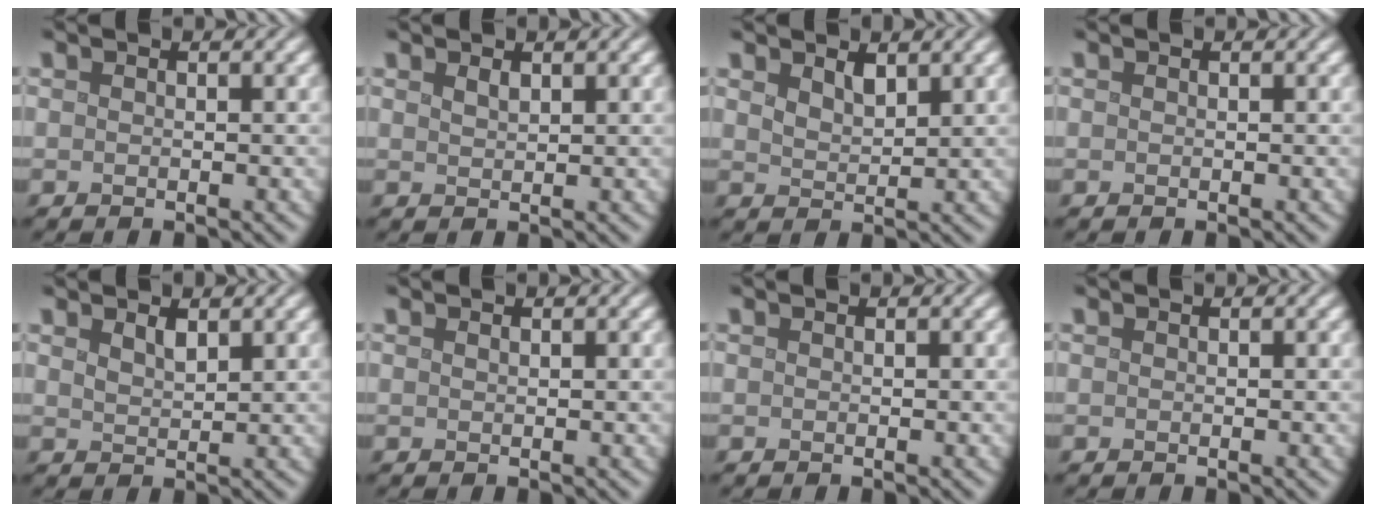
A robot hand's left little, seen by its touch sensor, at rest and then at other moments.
{"total": 0.8, "force": [0.6, 0.3, 0.4], "torque": [-0.012, 0.000, 0.014]}
{"total": 1.7, "force": [1.2, 0.8, 0.9], "torque": [-0.022, -0.002, 0.028]}
{"total": 0.0}
{"total": 1.3, "force": [1.0, 0.5, 0.7], "torque": [-0.017, 0.000, 0.023]}
{"total": 0.0}
{"total": 0.0}
{"total": 0.0}